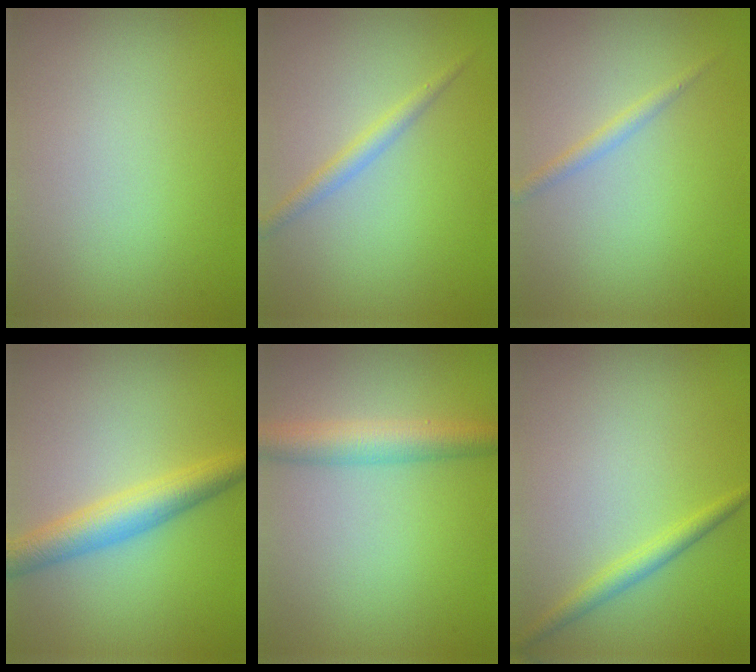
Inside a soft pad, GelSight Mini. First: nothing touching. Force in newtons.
{"total": 1.6, "press": 1.6, "slide": 0.1}
{"total": 1.3, "press": 1.3, "slide": 0.1}
{"total": 4.3, "press": 4.3, "slide": 0.1}
{"total": 3.7, "press": 3.7, "slide": 0.1}
{"total": 1.8, "press": 1.8, "slide": 0.1}